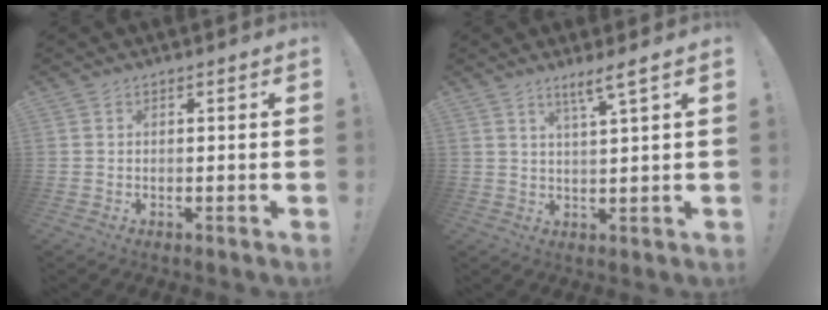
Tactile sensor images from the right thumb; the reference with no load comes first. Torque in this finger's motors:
{"motor_torque": [0.00, 0.00, 0.09, 0.23, 0.04]}